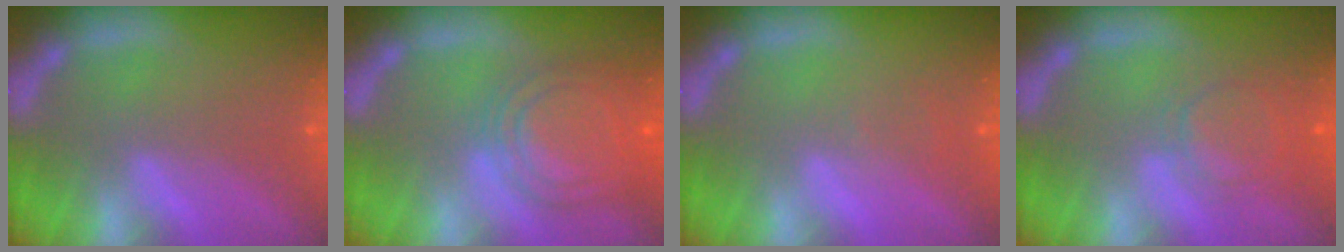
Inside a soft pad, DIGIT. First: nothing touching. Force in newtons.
{"total": 9.5}
{"total": 0.9}
{"total": 4.5}